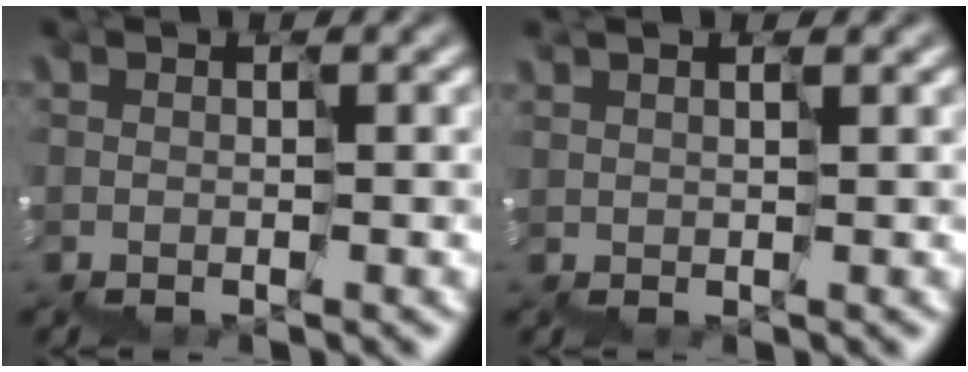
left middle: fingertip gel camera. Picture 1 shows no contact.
{"total": 1.7, "force": [1.1, 0.9, 1.0], "torque": [-0.014, 0.014, 0.022]}